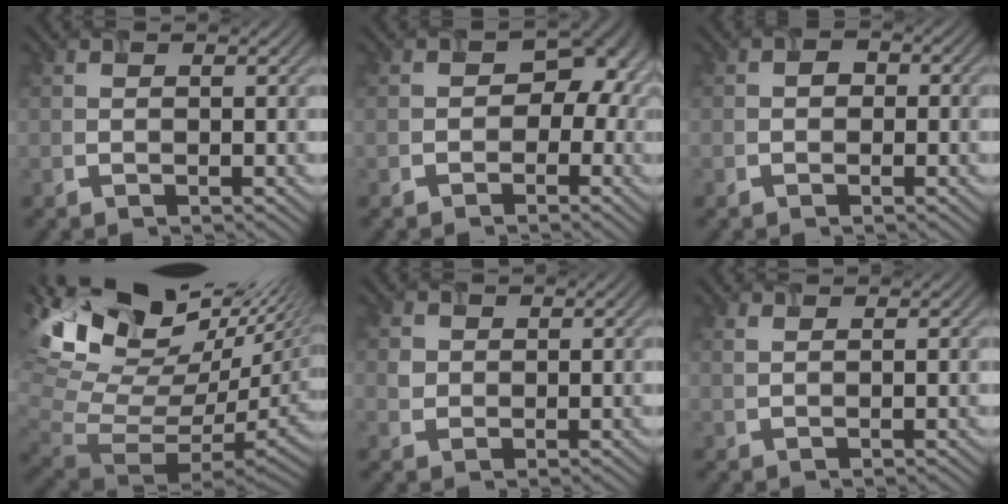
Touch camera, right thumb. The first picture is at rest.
{"total": 5.0, "force": [-0.9, 4.2, 2.6], "torque": [-0.016, -0.007, -0.012]}
{"total": 1.2, "force": [-0.7, 1.0, 0.0], "torque": [0.000, -0.003, -0.009]}
{"total": 15.9, "force": [7.1, 7.6, 12.0], "torque": [-0.225, 0.012, 0.175]}
{"total": 1.5, "force": [0.7, 1.3, -0.1], "torque": [-0.005, -0.006, 0.022]}
{"total": 1.6, "force": [1.3, 0.4, 0.8], "torque": [-0.015, -0.001, 0.029]}